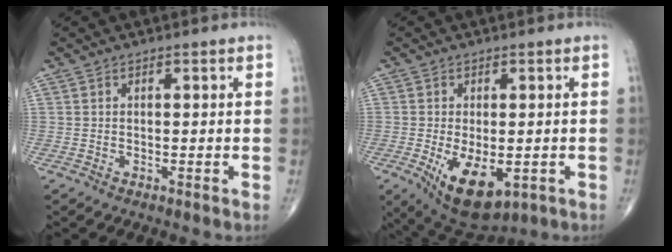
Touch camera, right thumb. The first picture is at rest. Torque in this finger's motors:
{"motor_torque": [0.12, 0.32, 0.58, 0.27, 0.08]}